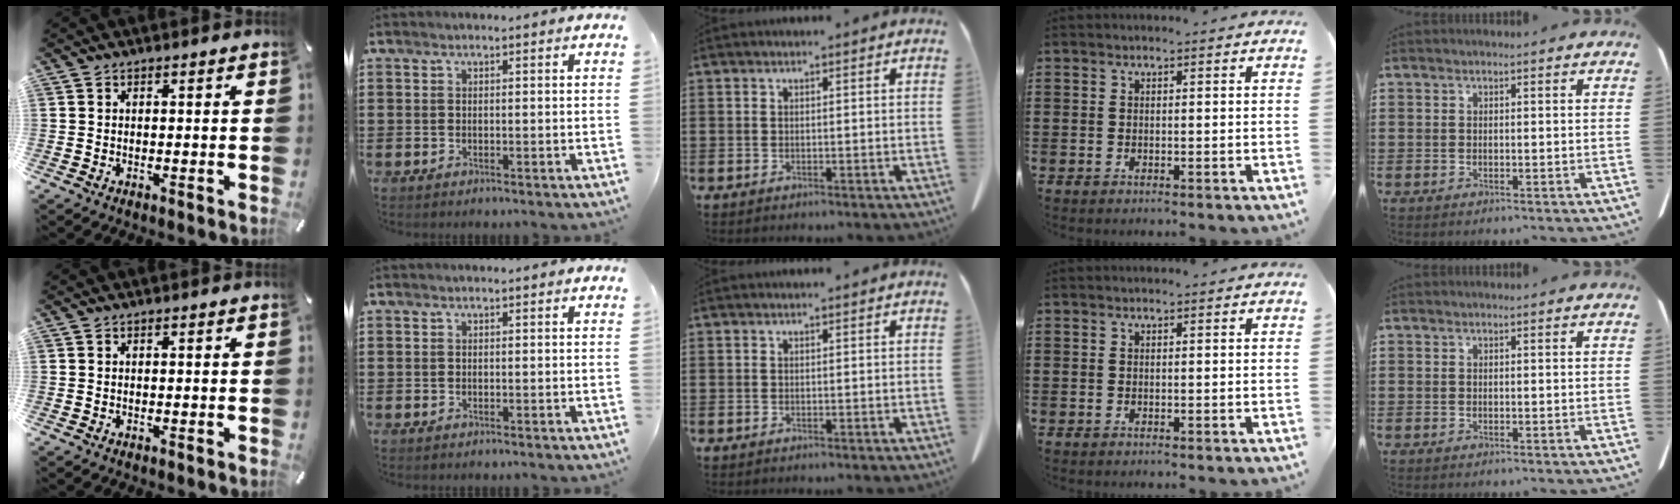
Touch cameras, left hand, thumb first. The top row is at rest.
{}